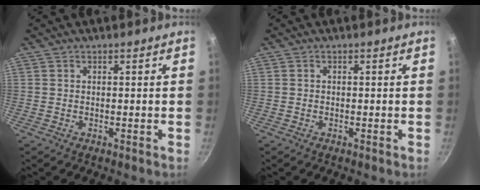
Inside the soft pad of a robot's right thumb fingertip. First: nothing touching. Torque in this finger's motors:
{"motor_torque": [-0.38, 0.09, -0.45, 0.07, 0.01]}